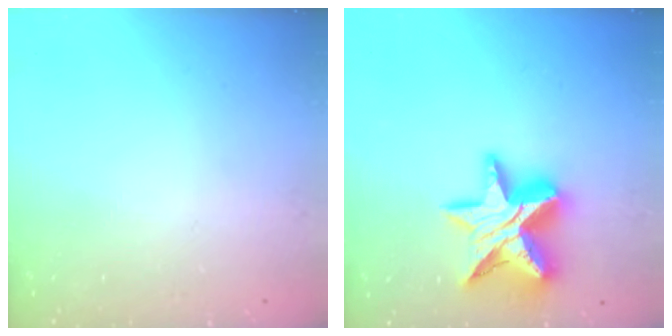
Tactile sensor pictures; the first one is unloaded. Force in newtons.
{"total": 18.3, "press": 18.3, "slide": 1.3}